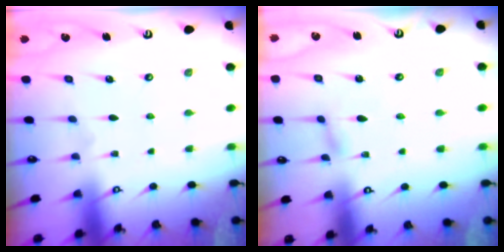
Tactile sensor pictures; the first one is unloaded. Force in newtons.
{"total": 2.0, "press": 1.9, "slide": 0.3}